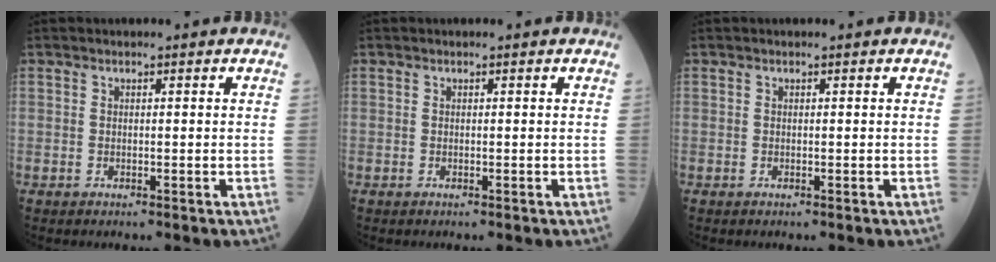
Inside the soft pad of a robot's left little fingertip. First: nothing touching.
{"total": 0.0}
{"total": 0.0}